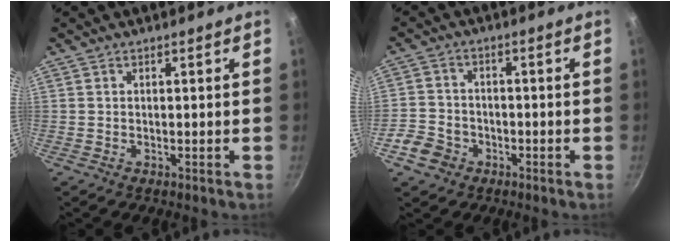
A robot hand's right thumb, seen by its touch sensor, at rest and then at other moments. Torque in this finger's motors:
{"motor_torque": [-0.33, 0.34, -0.16, -0.20, 0.07]}